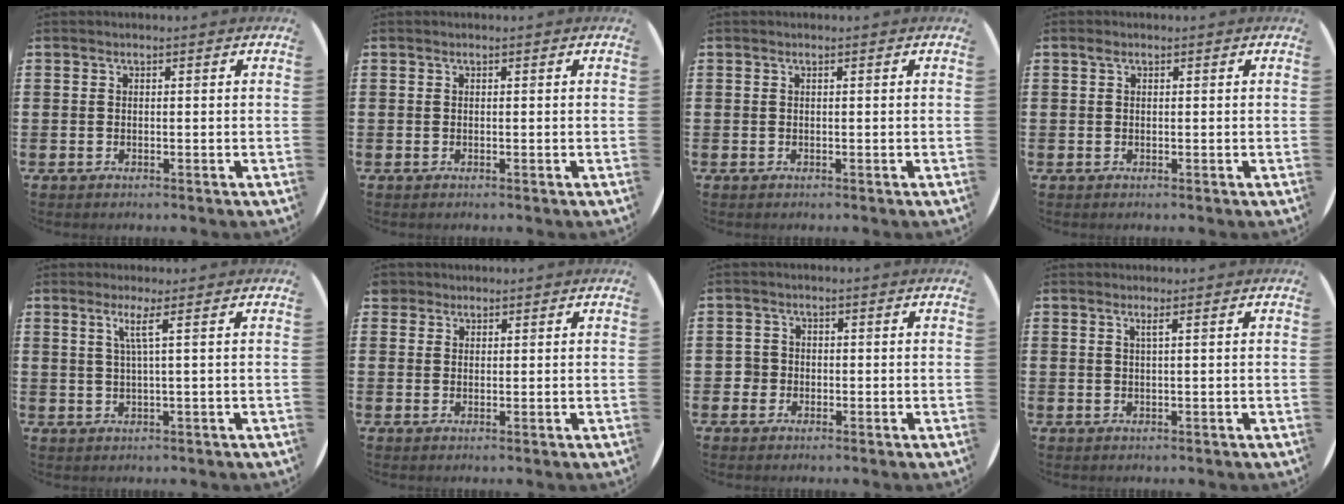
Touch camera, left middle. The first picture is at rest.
{"total": 0.0}
{"total": 0.0}
{"total": 0.6, "force": [0.3, 0.4, 0.3], "torque": [-0.005, 0.004, 0.006]}
{"total": 2.8, "force": [1.2, -0.5, 2.5], "torque": [-0.051, -0.006, 0.017]}
{"total": 1.5, "force": [1.3, 0.8, 0.0], "torque": [0.005, 0.002, 0.025]}
{"total": 1.4, "force": [-0.2, 1.3, 0.1], "torque": [-0.005, 0.007, -0.008]}
{"total": 1.0, "force": [0.4, -0.2, 0.9], "torque": [-0.014, -0.003, 0.006]}